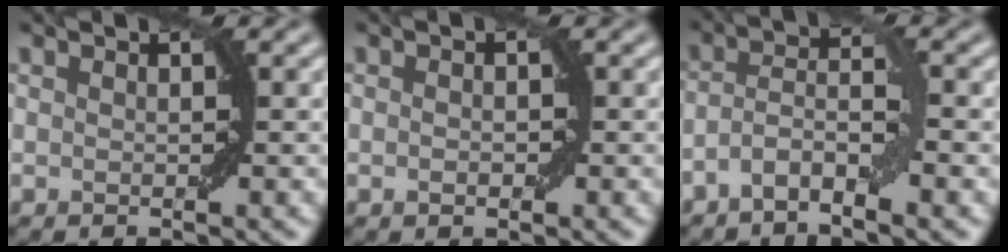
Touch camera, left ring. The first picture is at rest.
{"total": 1.0, "force": [-0.2, 0.6, 0.8], "torque": [-0.011, 0.002, -0.001]}
{"total": 3.7, "force": [-1.8, 0.9, 3.0], "torque": [-0.058, 0.011, -0.042]}